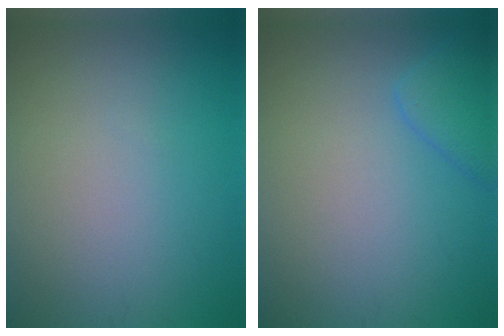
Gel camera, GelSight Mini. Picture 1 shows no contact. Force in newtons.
{"total": 2.5, "press": 2.5, "slide": 0.2}